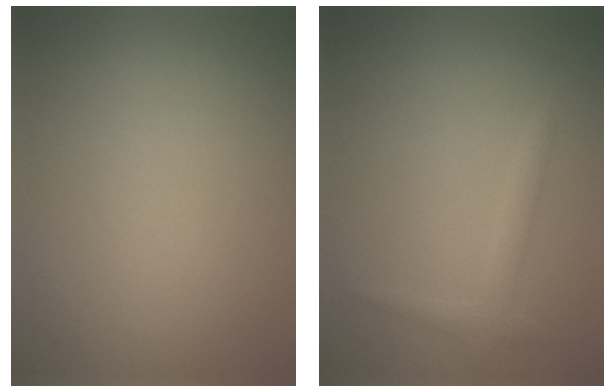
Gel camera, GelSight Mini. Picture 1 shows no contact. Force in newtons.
{"total": 1.6, "press": 1.6, "slide": 0.1}